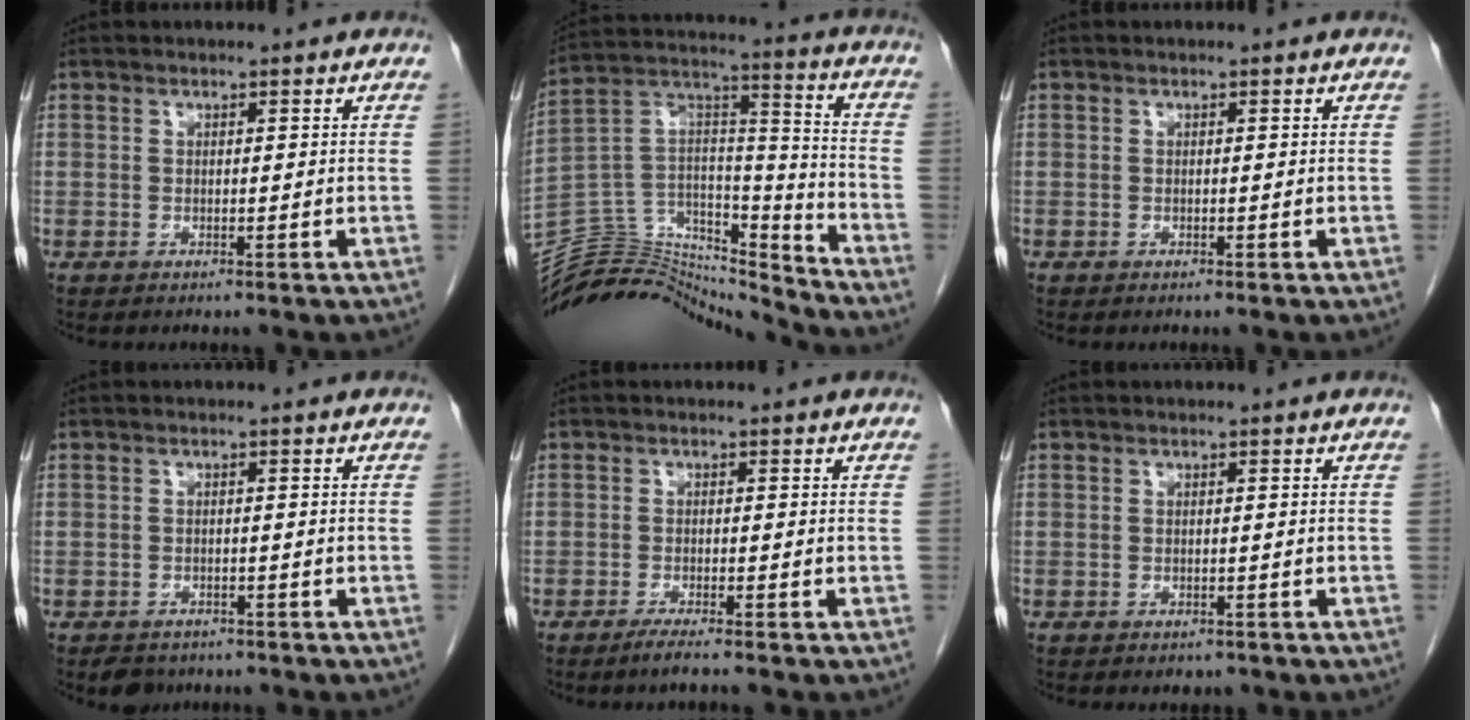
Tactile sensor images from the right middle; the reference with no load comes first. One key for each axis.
{"total": 21.3, "fx": -20.6, "fy": 4.3, "fz": 2.9, "tx": -0.061, "ty": 0.063, "tz": -0.340}
{"total": 0.0}
{"total": 3.1, "fx": -2.4, "fy": 1.8, "fz": 0.7, "tx": -0.015, "ty": 0.000, "tz": -0.033}
{"total": 1.8, "fx": -1.4, "fy": -0.4, "fz": 1.0, "tx": -0.028, "ty": -0.005, "tz": -0.030}
{"total": 1.0, "fx": -0.8, "fy": 0.6, "fz": 0.2, "tx": -0.006, "ty": -0.001, "tz": -0.005}